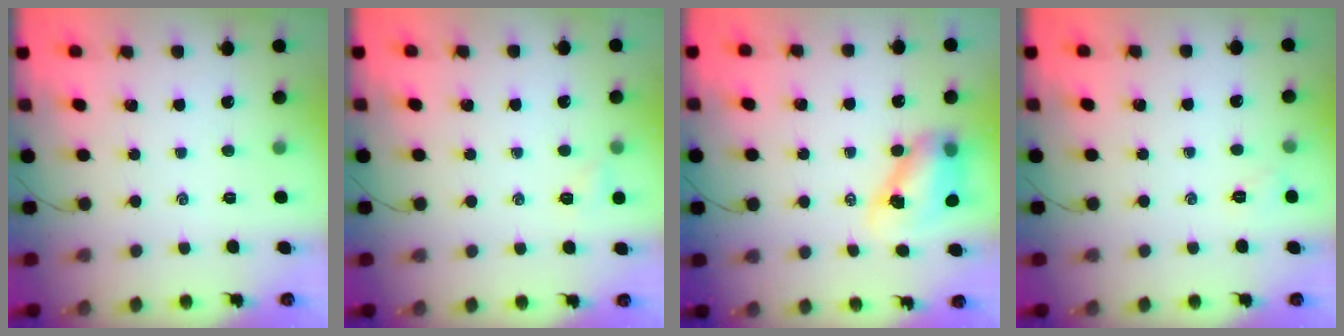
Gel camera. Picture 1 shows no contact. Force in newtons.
{"total": 3.6, "press": 3.4, "slide": 1.2}
{"total": 8.6, "press": 8.4, "slide": 2.0}
{"total": 4.3, "press": 4.1, "slide": 1.2}